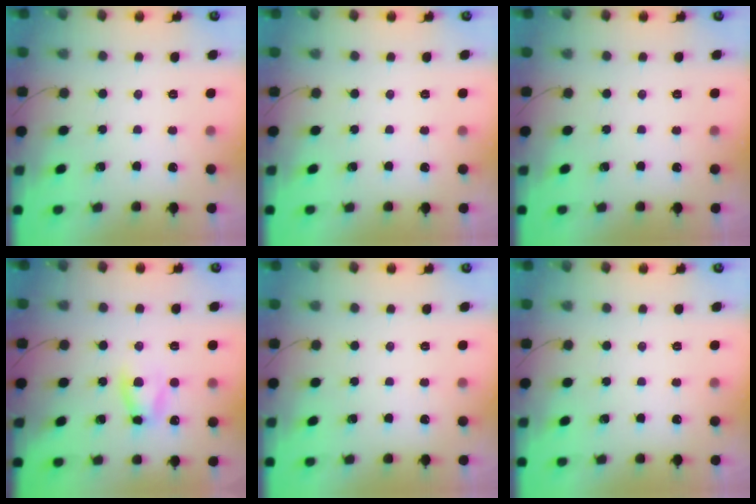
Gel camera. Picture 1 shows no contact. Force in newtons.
{"total": 0.0}
{"total": 0.0}
{"total": 6.4, "press": 6.3, "slide": 0.9}
{"total": 0.0}
{"total": 0.0}